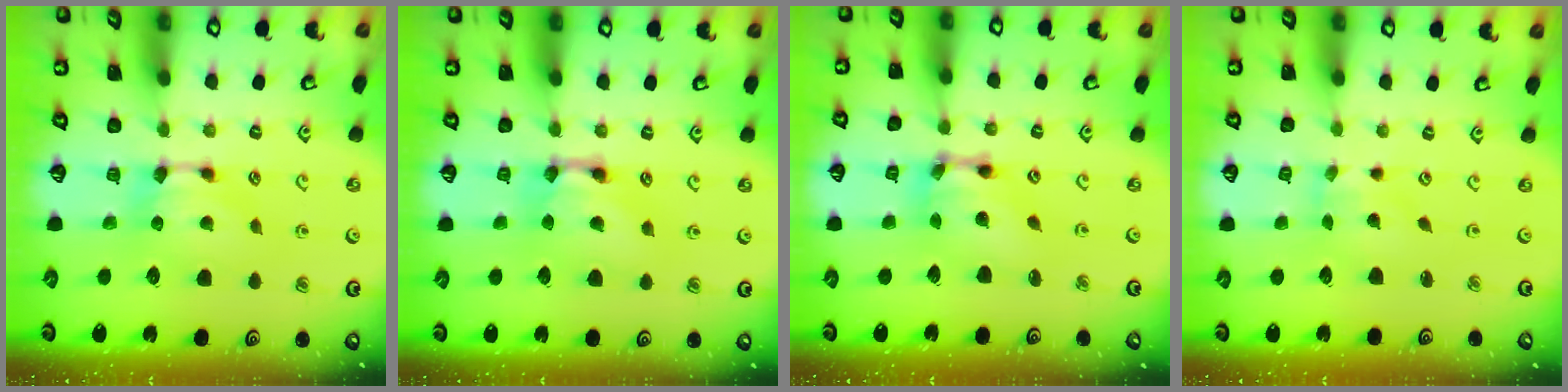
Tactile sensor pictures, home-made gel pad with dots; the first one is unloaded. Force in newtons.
{"total": 2.5, "press": 2.5, "slide": 0.2}
{"total": 7.8, "press": 7.1, "slide": 3.2}
{"total": 1.7, "press": 1.3, "slide": 1.1}